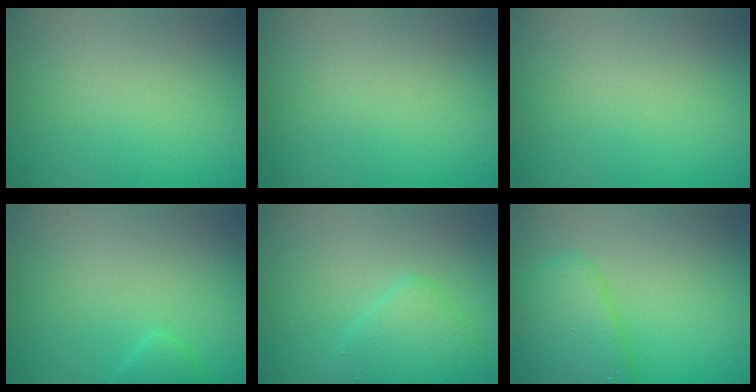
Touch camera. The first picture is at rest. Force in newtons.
{"total": 0.0}
{"total": 0.0}
{"total": 1.3, "press": 1.3, "slide": 0.1}
{"total": 3.3, "press": 3.3, "slide": 0.1}
{"total": 4.4, "press": 4.3, "slide": 0.3}